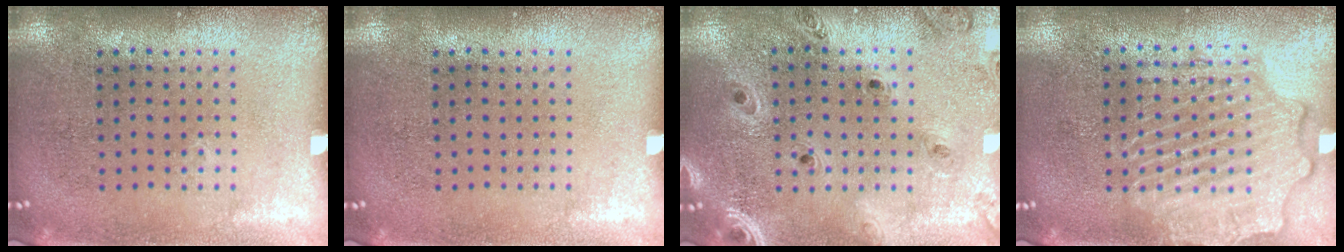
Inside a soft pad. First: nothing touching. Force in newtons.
{"total": 0.0}
{"total": 1.4, "press": 1.3, "slide": 0.2}
{"total": 2.3, "press": 2.3, "slide": 0.3}